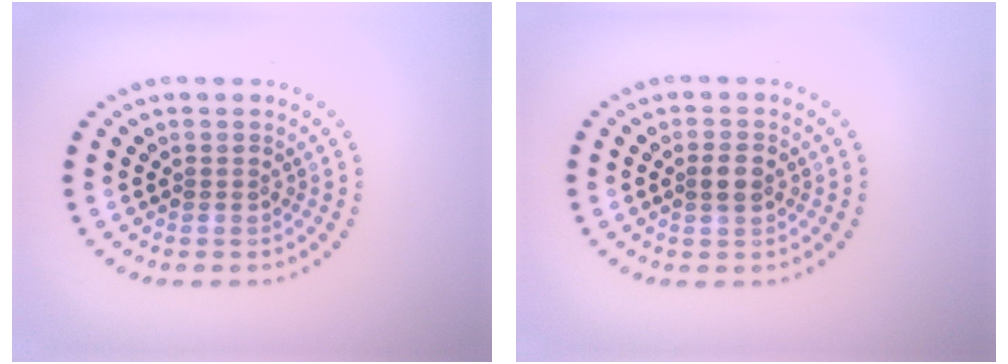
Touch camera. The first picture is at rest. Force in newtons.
{"total": 1.8, "press": 1.8, "slide": 0.4}